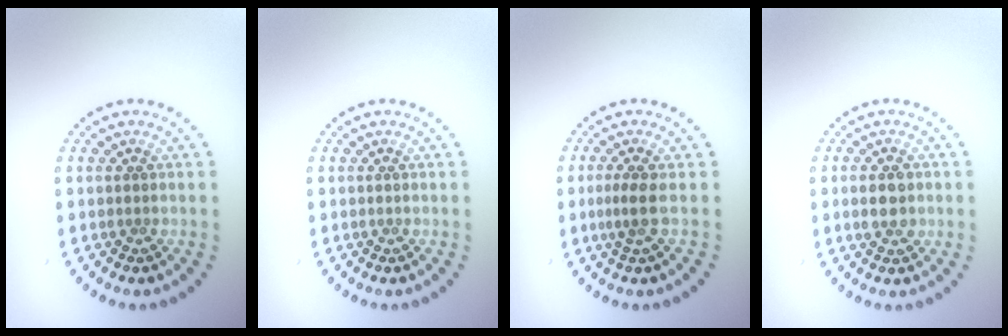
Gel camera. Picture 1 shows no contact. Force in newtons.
{"total": 0.0}
{"total": 1.8, "press": 1.3, "slide": 1.3}
{"total": 2.8, "press": 2.8, "slide": 0.2}